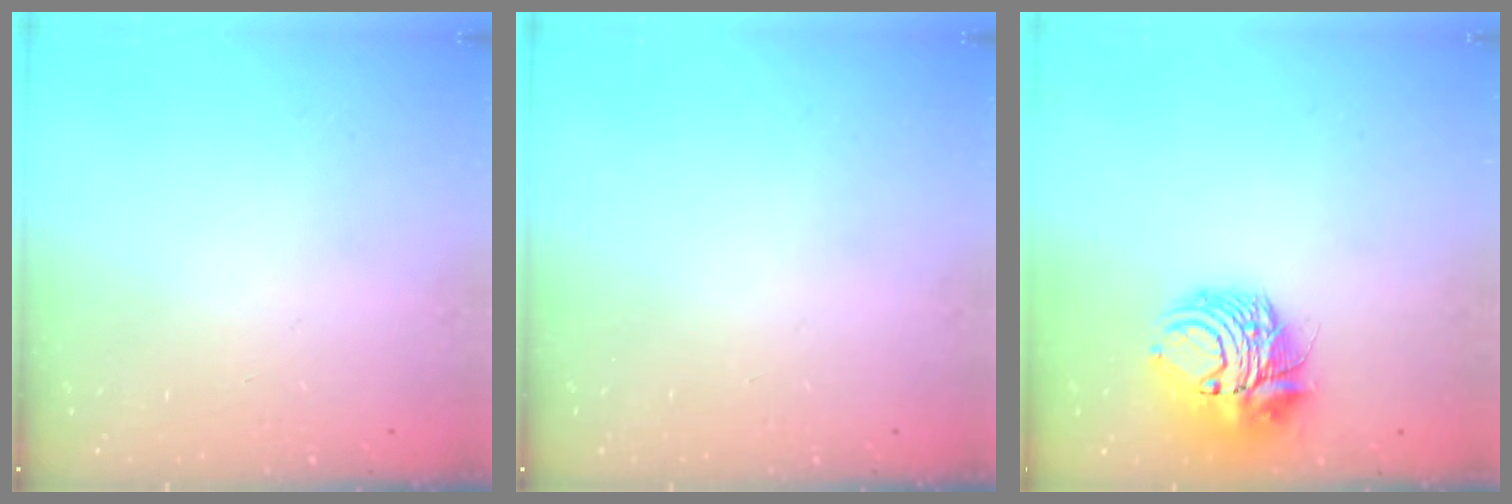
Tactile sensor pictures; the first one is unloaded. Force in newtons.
{"total": 0.0}
{"total": 11.5, "press": 11.3, "slide": 1.6}